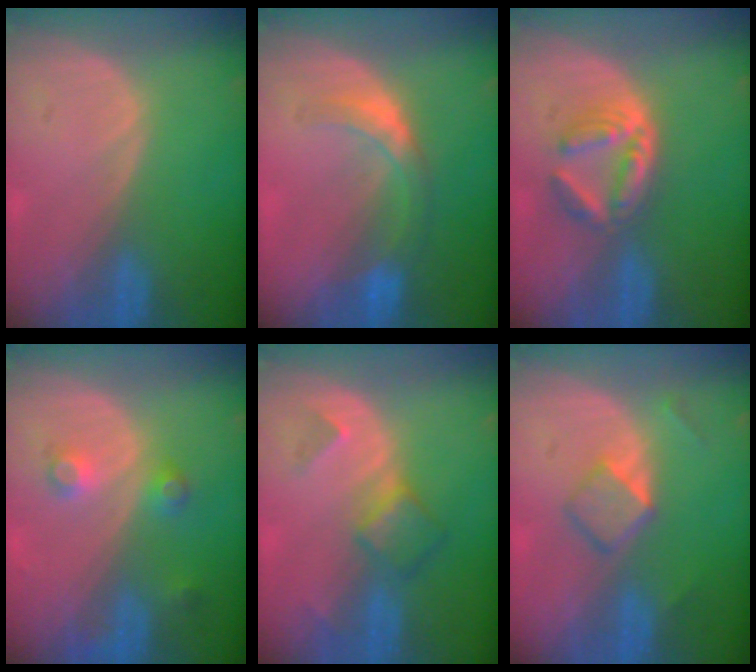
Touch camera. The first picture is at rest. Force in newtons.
{"total": 5.9, "press": 5.2, "slide": 2.8}
{"total": 6.3, "press": 5.4, "slide": 3.2}
{"total": 3.8, "press": 3.5, "slide": 1.4}
{"total": 5.1, "press": 4.5, "slide": 2.4}
{"total": 4.1, "press": 4.0, "slide": 0.9}